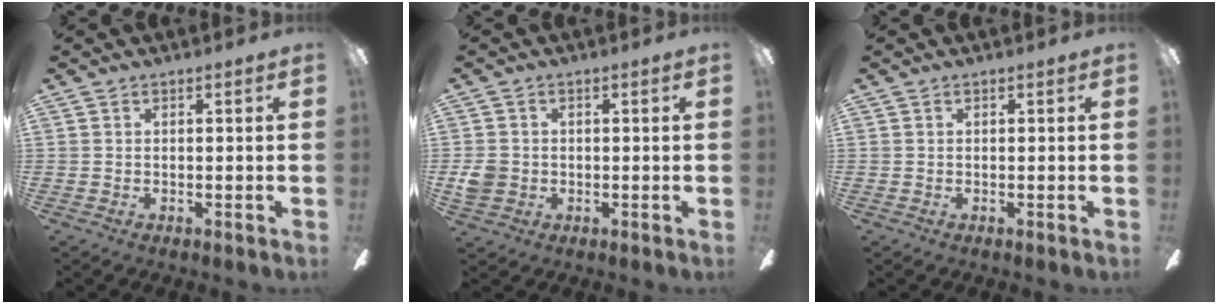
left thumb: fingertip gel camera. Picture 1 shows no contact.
{"total": 4.4, "force": [-0.5, 4.0, 1.8], "torque": [-0.022, 0.004, -0.010]}
{"total": 0.0}